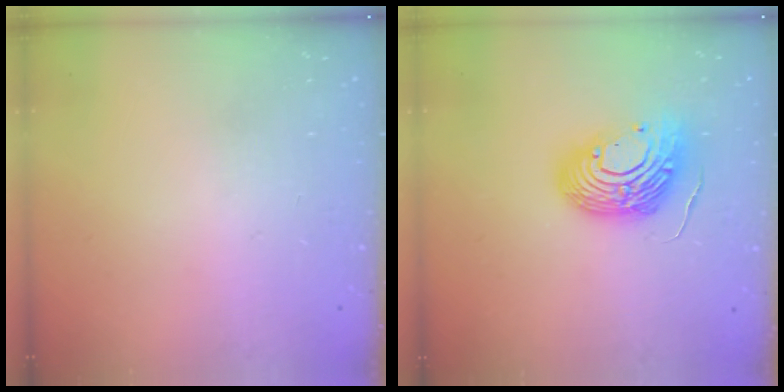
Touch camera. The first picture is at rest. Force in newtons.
{"total": 14.0, "press": 13.9, "slide": 2.3}